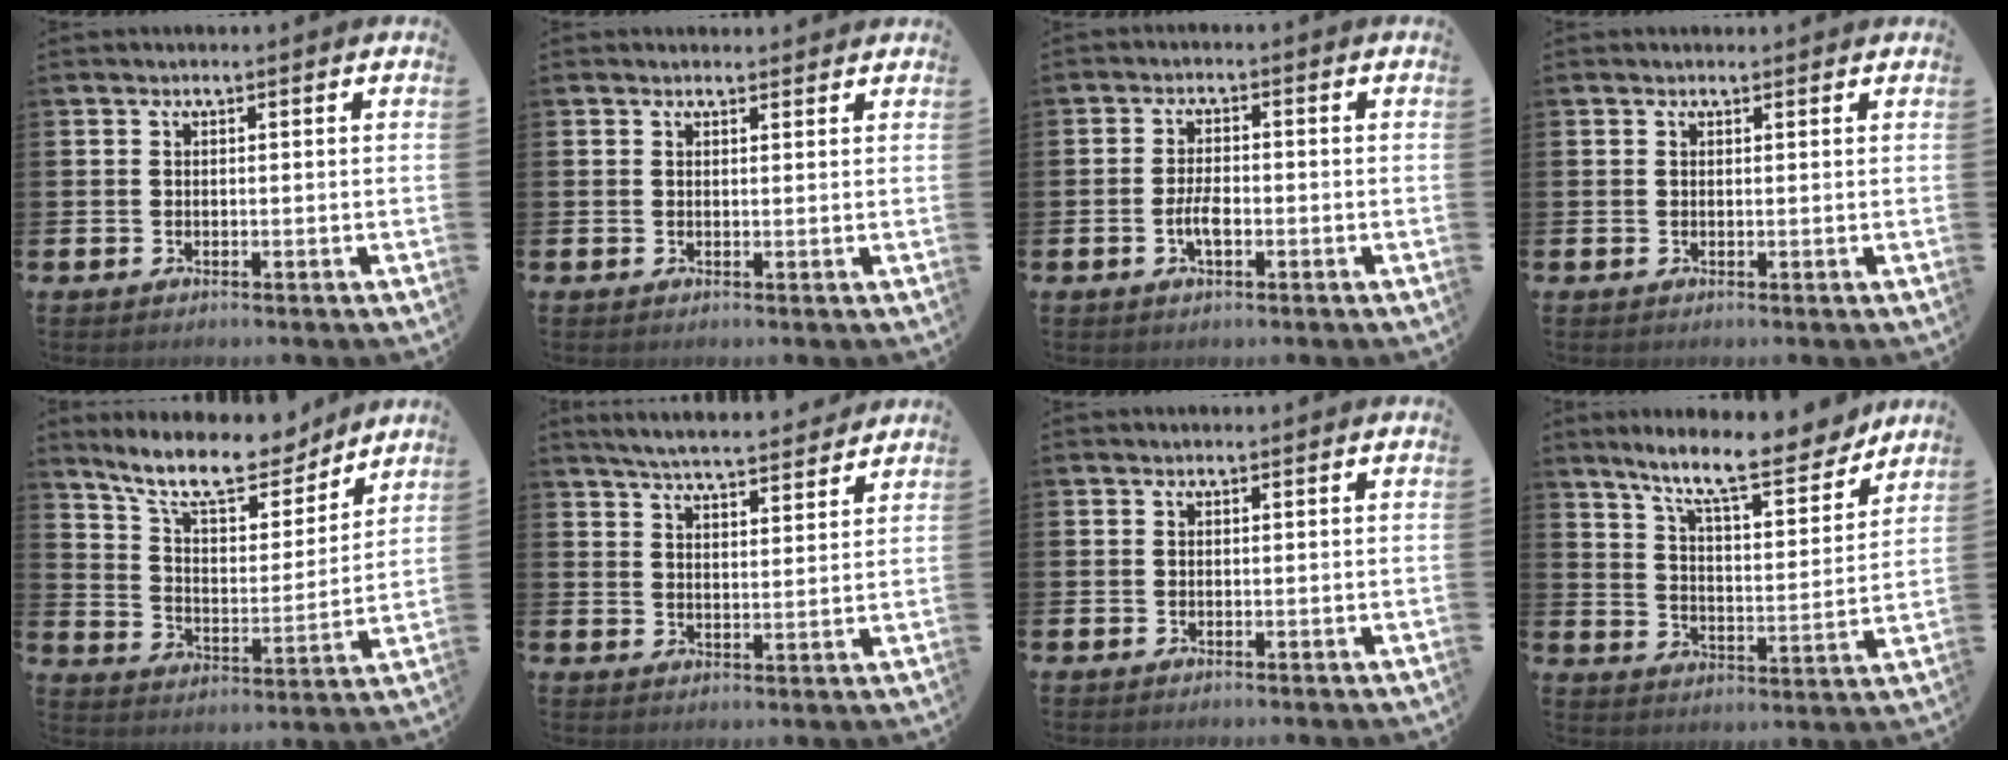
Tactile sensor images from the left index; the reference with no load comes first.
{"total": 1.1, "force": [1.0, 0.4, 0.1], "torque": [0.006, 0.002, 0.016]}
{"total": 3.2, "force": [-0.9, 1.2, 2.8], "torque": [-0.049, 0.002, -0.016]}
{"total": 0.6, "force": [0.5, 0.2, 0.1], "torque": [0.007, -0.002, 0.007]}
{"total": 12.1, "force": [10.6, 3.3, 4.9], "torque": [-0.127, -0.065, 0.187]}
{"total": 5.9, "force": [5.8, 0.4, 1.2], "torque": [-0.037, -0.035, 0.101]}
{"total": 0.0}
{"total": 11.3, "force": [9.7, 2.1, 5.4], "torque": [-0.117, -0.059, 0.162]}